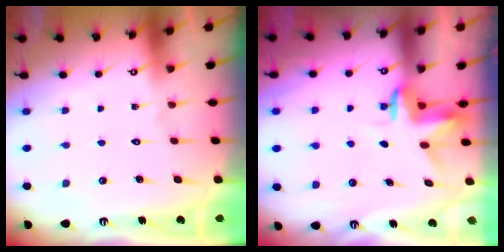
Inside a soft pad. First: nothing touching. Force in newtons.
{"total": 3.6, "press": 3.6, "slide": 0.2}